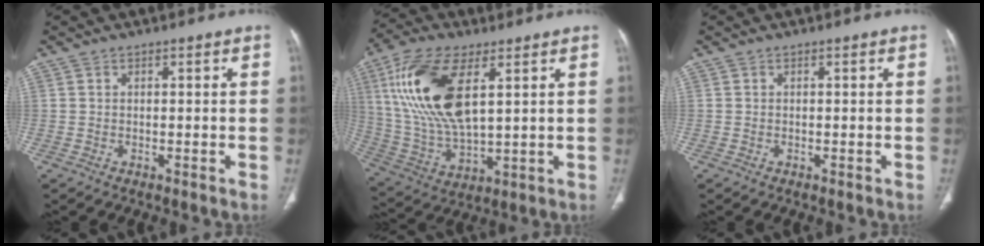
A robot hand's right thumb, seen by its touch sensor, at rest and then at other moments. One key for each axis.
{"total": 19.1, "fx": 6.1, "fy": 8.5, "fz": 16.0, "tx": -0.330, "ty": -0.016, "tz": 0.122}
{"total": 0.0}